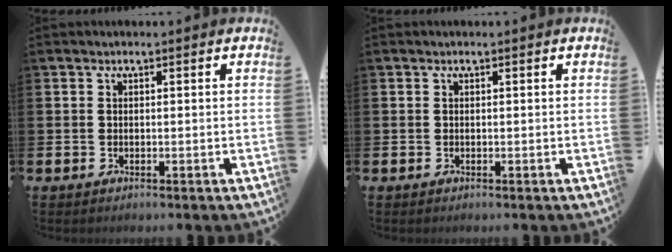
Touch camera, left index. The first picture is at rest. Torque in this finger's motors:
{"motor_torque": [-0.07, -0.01, -0.02, 0.02]}